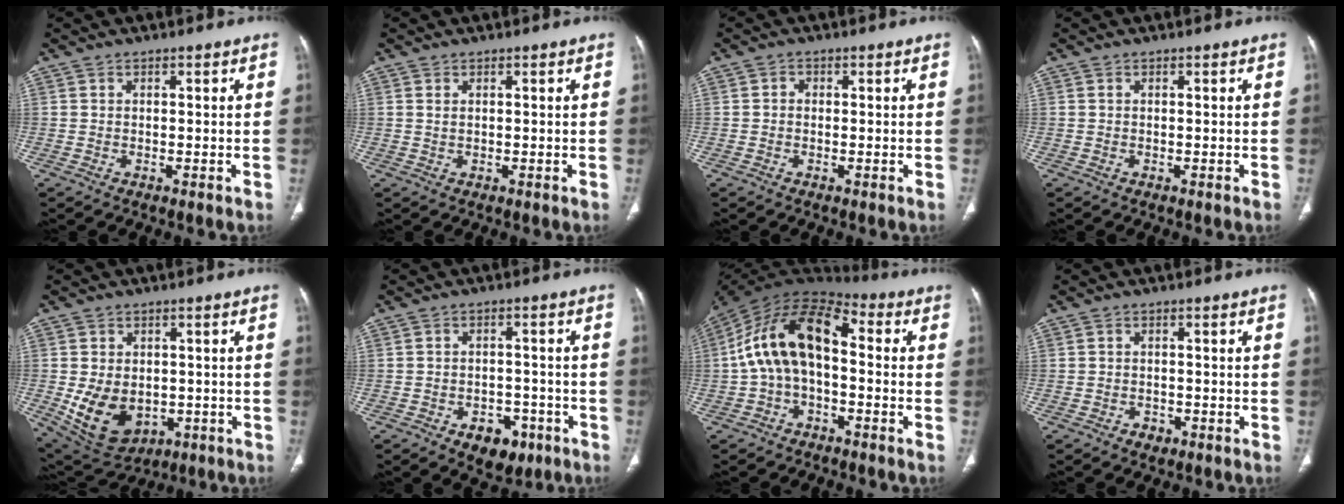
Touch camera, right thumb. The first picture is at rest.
{"total": 0.8, "force": [0.4, 0.4, 0.6], "torque": [-0.014, 0.003, 0.012]}
{"total": 1.1, "force": [0.0, 1.0, 0.5], "torque": [-0.002, 0.004, -0.003]}
{"total": 0.0}
{"total": 12.0, "force": [-2.2, 8.8, 7.9], "torque": [-0.115, 0.000, -0.008]}
{"total": 7.4, "force": [-3.9, 4.9, 4.0], "torque": [-0.026, 0.027, -0.049]}
{"total": 15.4, "force": [-0.2, 8.8, 12.6], "torque": [-0.221, 0.051, -0.015]}
{"total": 1.8, "force": [-1.1, 1.3, 0.6], "torque": [-0.006, 0.007, -0.013]}